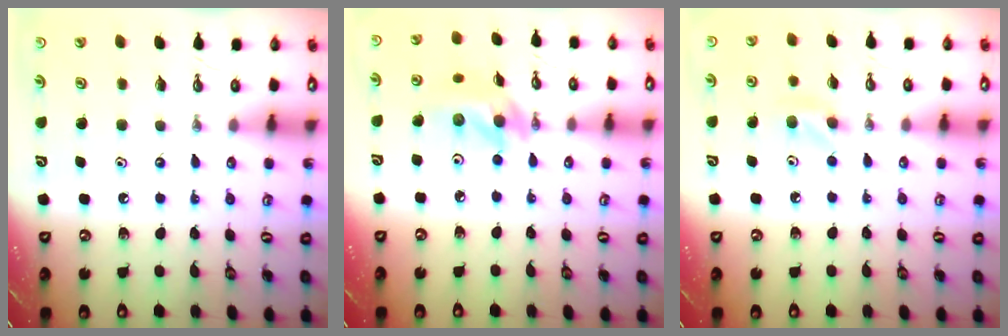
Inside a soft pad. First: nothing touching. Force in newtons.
{"total": 12.1, "press": 10.9, "slide": 5.3}
{"total": 5.7, "press": 5.4, "slide": 1.7}